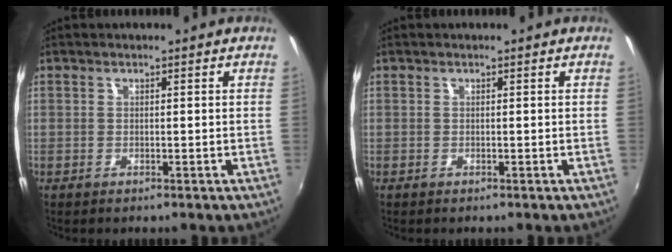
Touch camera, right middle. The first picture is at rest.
{"total": 0.0}